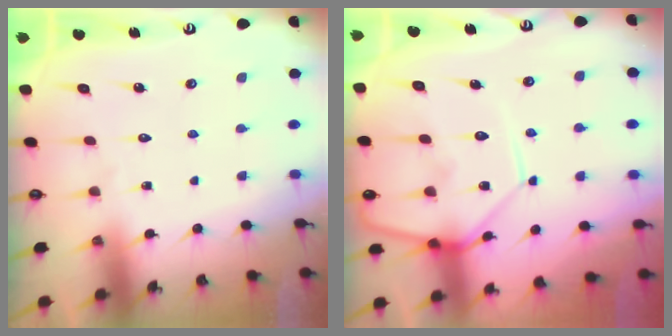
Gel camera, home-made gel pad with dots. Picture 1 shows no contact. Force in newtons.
{"total": 11.6, "press": 11.5, "slide": 1.1}